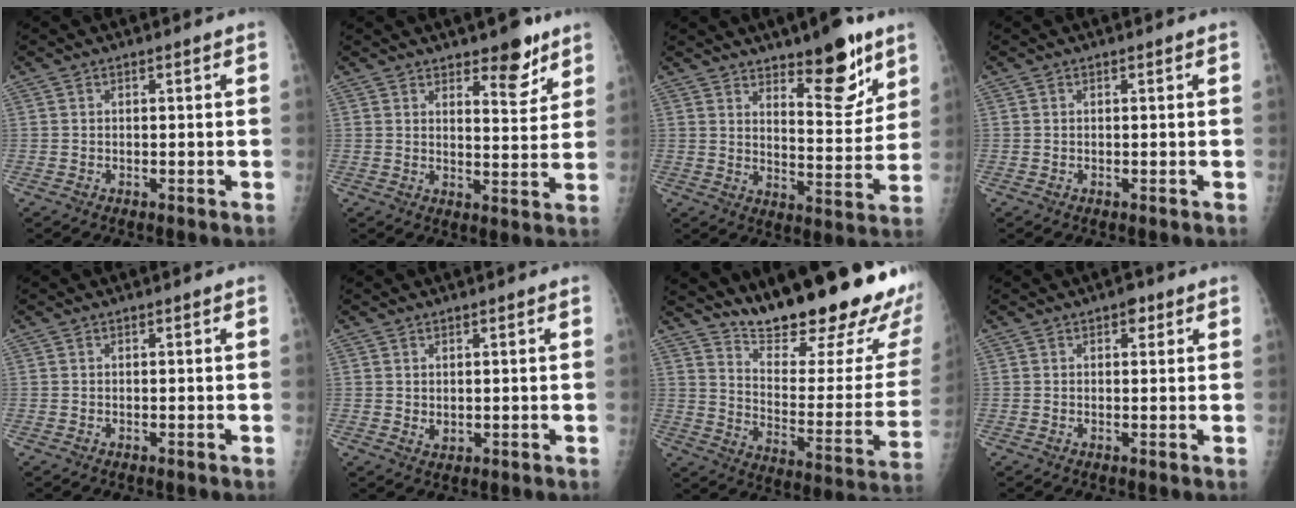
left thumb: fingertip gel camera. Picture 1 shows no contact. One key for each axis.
{"total": 7.4, "fx": 5.2, "fy": 3.0, "fz": 4.3, "tx": -0.032, "ty": -0.036, "tz": 0.072}
{"total": 13.0, "fx": 8.5, "fy": 4.6, "fz": 8.6, "tx": -0.085, "ty": -0.062, "tz": 0.131}
{"total": 0.0}
{"total": 0.0}
{"total": 1.6, "fx": 0.6, "fy": 1.2, "fz": 0.9, "tx": -0.011, "ty": -0.007, "tz": 0.015}
{"total": 28.4, "fx": 21.7, "fy": 5.8, "fz": 17.4, "tx": -0.227, "ty": -0.139, "tz": 0.304}
{"total": 2.3, "fx": 1.2, "fy": 1.4, "fz": 1.3, "tx": -0.004, "ty": -0.001, "tz": 0.012}